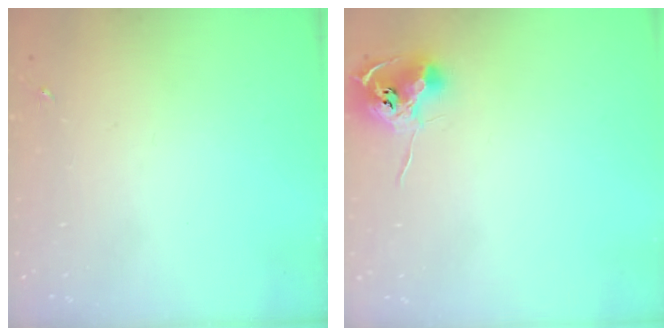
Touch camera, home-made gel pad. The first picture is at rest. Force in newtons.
{"total": 9.9, "press": 9.8, "slide": 0.9}